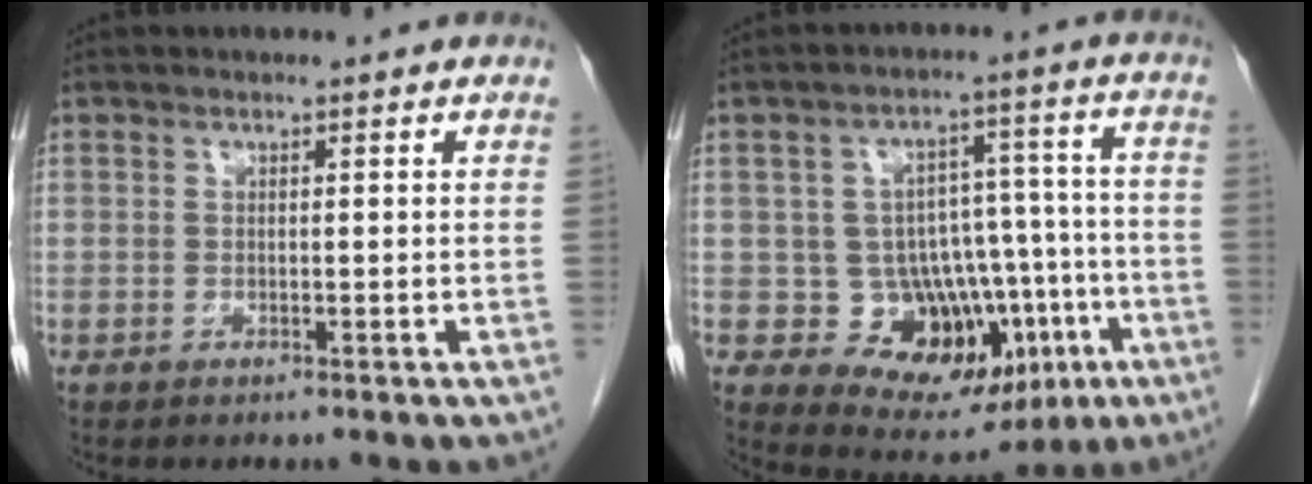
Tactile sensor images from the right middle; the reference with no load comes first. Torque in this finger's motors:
{"motor_torque": [0.73, -1.05, 0.11, 0.02]}